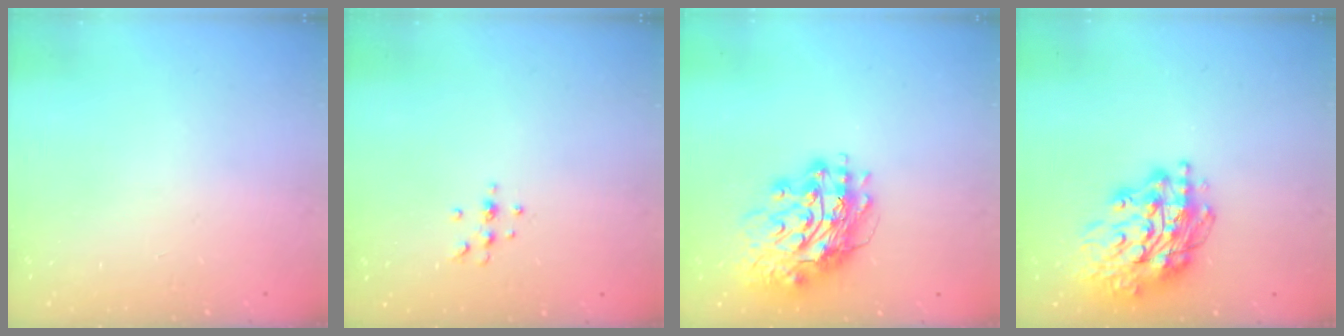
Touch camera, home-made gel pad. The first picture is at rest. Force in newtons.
{"total": 5.2, "press": 5.2, "slide": 0.6}
{"total": 16.2, "press": 16.1, "slide": 2.1}
{"total": 18.9, "press": 18.8, "slide": 2.2}